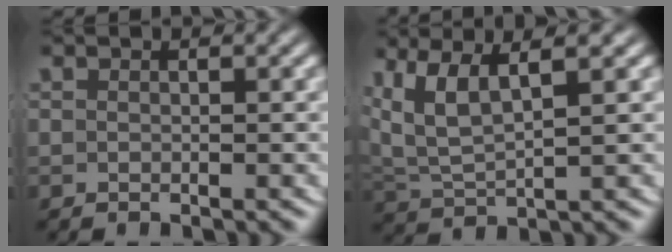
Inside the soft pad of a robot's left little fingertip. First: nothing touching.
{"total": 7.0, "force": [2.8, 4.7, 4.4], "torque": [-0.111, -0.004, 0.051]}